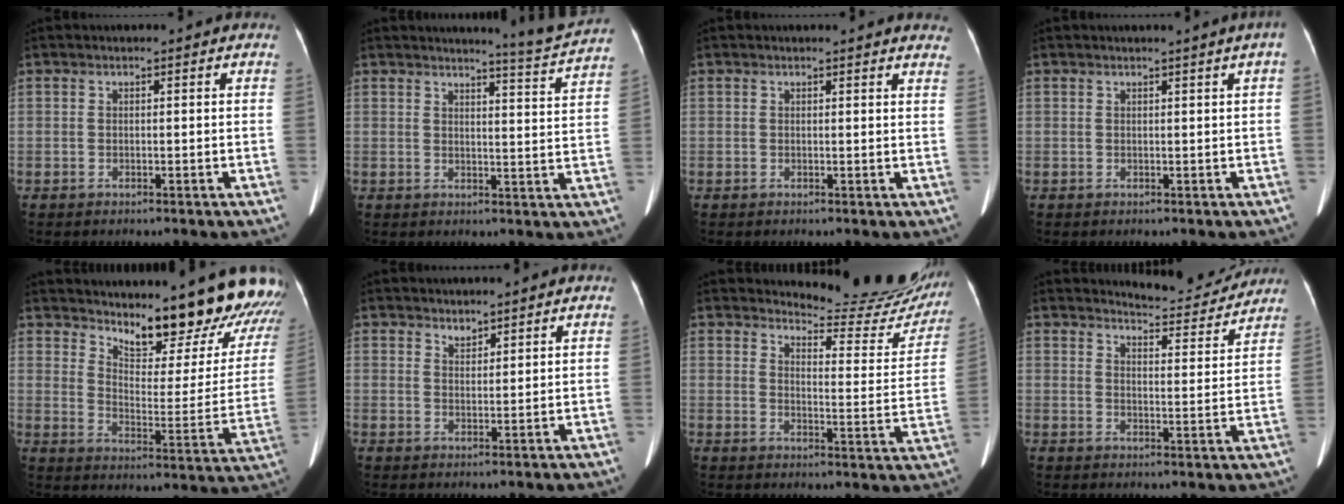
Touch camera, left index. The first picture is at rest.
{"total": 6.5, "force": [6.2, -1.9, 0.7], "torque": [-0.027, -0.063, 0.071]}
{"total": 9.3, "force": [8.9, 1.2, 2.5], "torque": [-0.001, -0.037, 0.067]}
{"total": 1.5, "force": [0.5, -0.6, 1.3], "torque": [-0.013, -0.017, 0.006]}
{"total": 23.2, "force": [21.0, 4.3, 8.9], "torque": [-0.116, -0.105, 0.257]}
{"total": 1.8, "force": [1.6, 0.8, 0.3], "torque": [-0.002, -0.007, 0.027]}
{"total": 15.8, "force": [15.3, 2.4, 3.2], "torque": [-0.025, -0.102, 0.161]}
{"total": 8.6, "force": [8.5, 0.9, 1.0], "torque": [-0.011, -0.032, 0.104]}